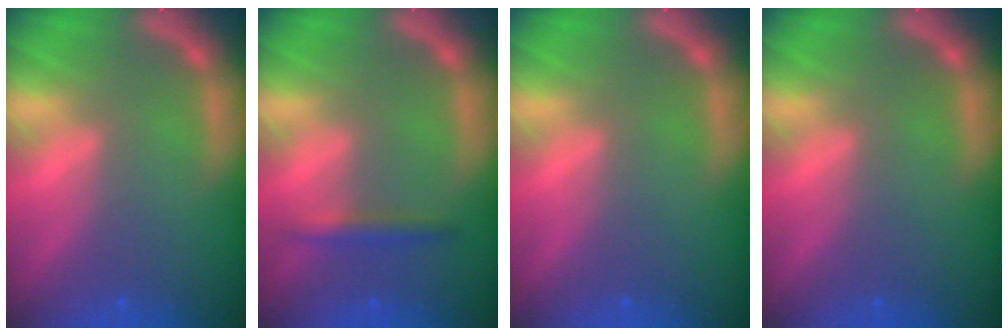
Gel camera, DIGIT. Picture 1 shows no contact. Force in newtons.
{"total": 1.9}
{"total": 0.0}
{"total": 0.0}